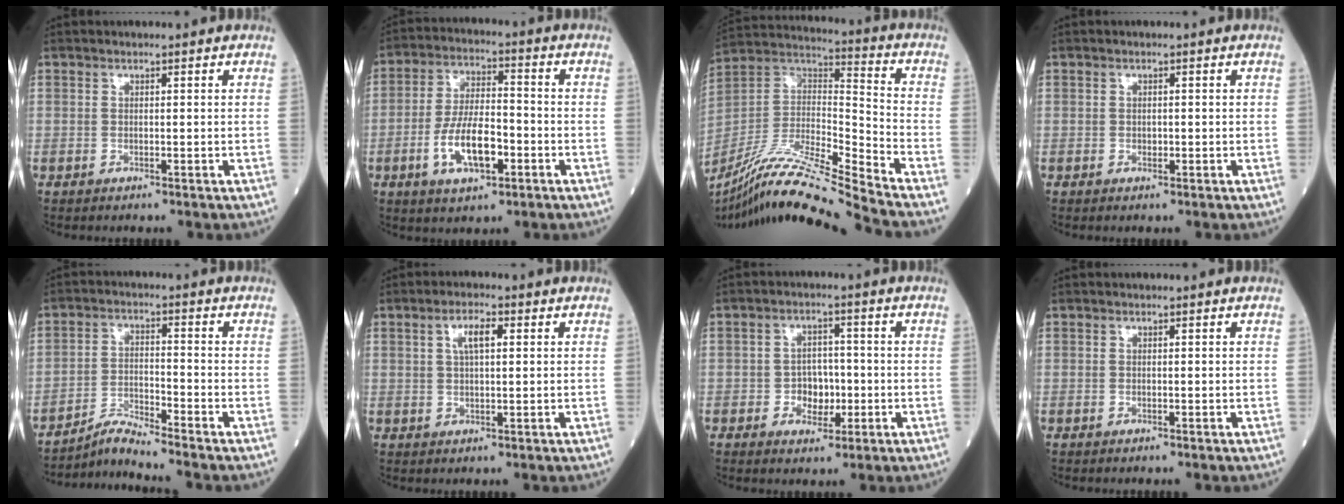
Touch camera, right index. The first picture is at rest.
{"total": 9.8, "force": [-3.4, 3.7, 8.5], "torque": [-0.166, 0.004, -0.061]}
{"total": 20.4, "force": [-17.9, -1.8, 9.7], "torque": [-0.203, -0.007, -0.328]}
{"total": 0.6, "force": [-0.1, 0.5, 0.3], "torque": [-0.001, 0.001, -0.003]}
{"total": 4.9, "force": [-4.7, -1.6, 0.3], "torque": [-0.018, -0.017, -0.088]}
{"total": 3.9, "force": [1.3, 1.2, 3.5], "torque": [-0.067, 0.008, 0.025]}
{"total": 4.5, "force": [-1.1, 3.3, 2.8], "torque": [-0.035, 0.008, -0.015]}
{"total": 0.0}